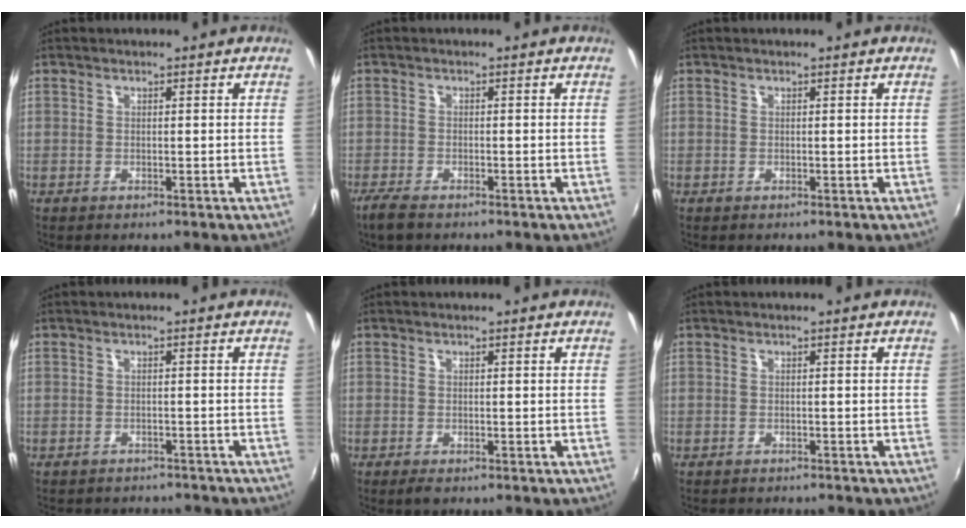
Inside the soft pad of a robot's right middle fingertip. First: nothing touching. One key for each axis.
{"total": 3.8, "fx": -3.0, "fy": 0.9, "fz": 2.1, "tx": -0.054, "ty": -0.015, "tz": -0.057}
{"total": 0.0}
{"total": 7.0, "fx": -6.4, "fy": 2.0, "fz": 2.0, "tx": -0.051, "ty": -0.018, "tz": -0.088}
{"total": 1.3, "fx": -1.0, "fy": 0.4, "fz": 0.8, "tx": -0.016, "ty": -0.004, "tz": -0.017}
{"total": 2.7, "fx": -2.5, "fy": 0.3, "fz": 0.9, "tx": -0.027, "ty": -0.017, "tz": -0.037}